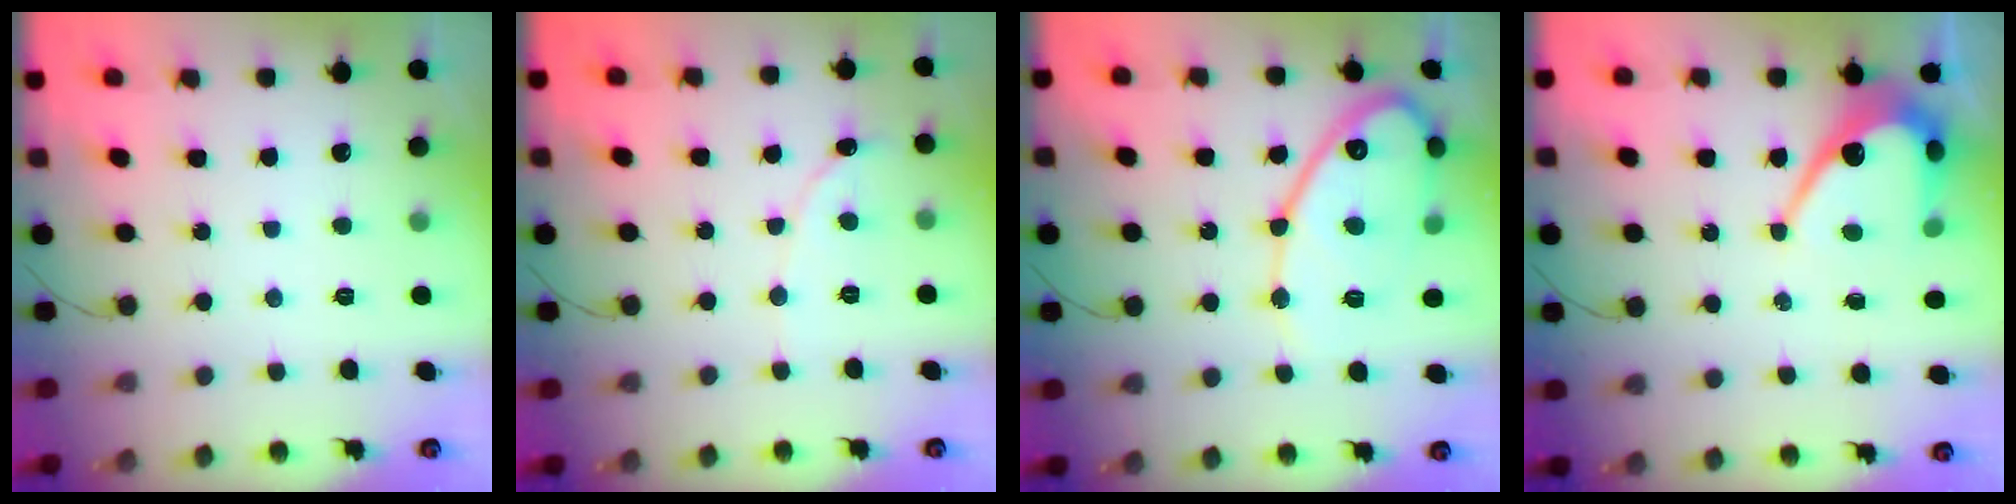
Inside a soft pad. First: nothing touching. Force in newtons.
{"total": 1.7, "press": 1.7, "slide": 0.1}
{"total": 17.6, "press": 17.5, "slide": 1.3}
{"total": 8.9, "press": 8.9, "slide": 0.7}